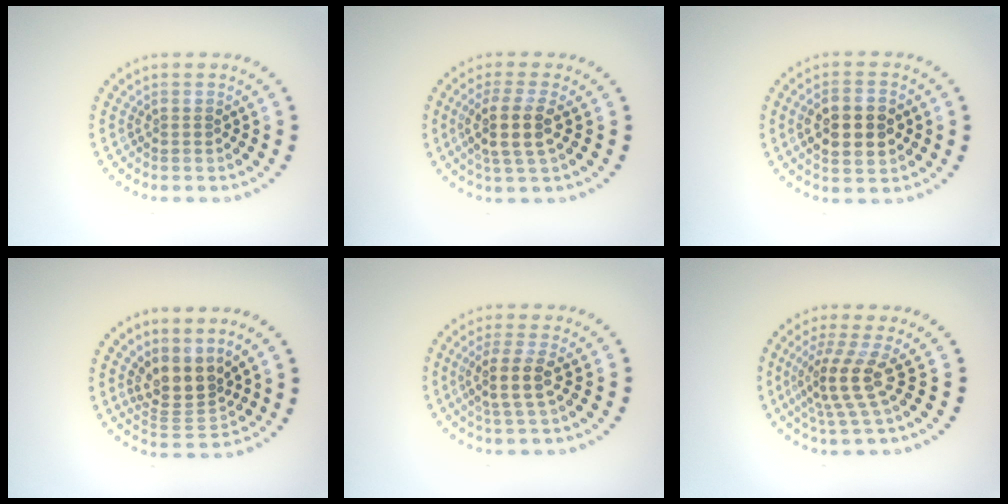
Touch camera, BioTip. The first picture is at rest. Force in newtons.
{"total": 3.3, "press": 2.9, "slide": 1.6}
{"total": 4.6, "press": 4.6, "slide": 0.2}
{"total": 3.6, "press": 2.7, "slide": 2.4}
{"total": 2.8, "press": 2.3, "slide": 1.6}
{"total": 3.9, "press": 2.8, "slide": 2.7}